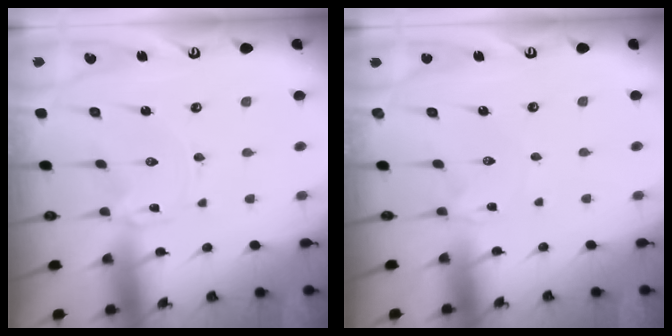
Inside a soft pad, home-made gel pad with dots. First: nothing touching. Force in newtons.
{"total": 1.4, "press": 1.3, "slide": 0.4}